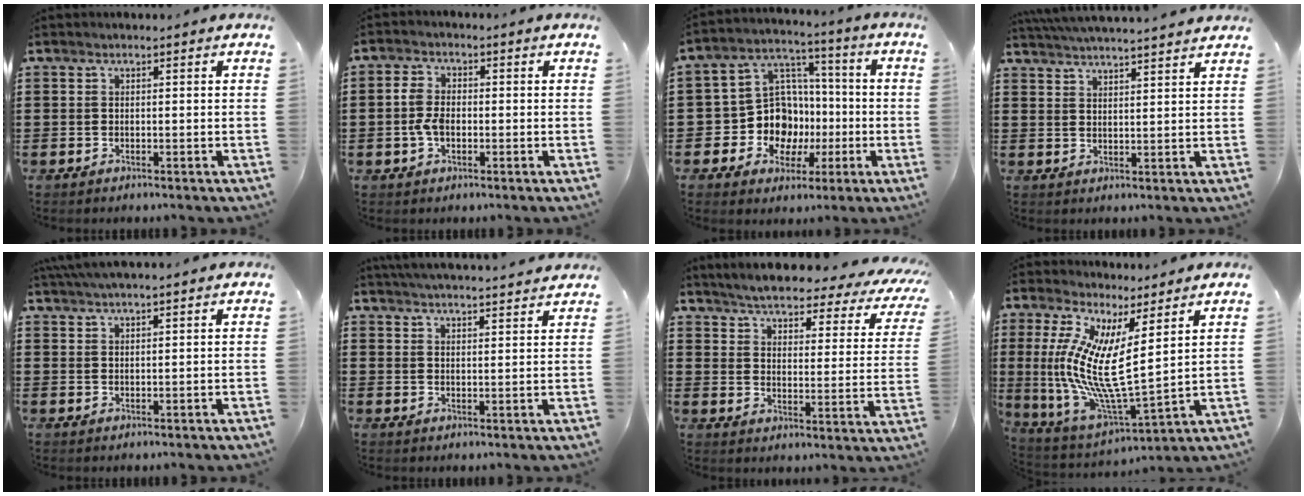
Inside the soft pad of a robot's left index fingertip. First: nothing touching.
{"total": 4.2, "force": [-0.7, 2.6, 3.3], "torque": [-0.082, -0.002, -0.019]}
{"total": 11.9, "force": [-2.3, 10.8, 4.5], "torque": [-0.130, 0.014, -0.032]}
{"total": 3.8, "force": [3.7, -0.6, 0.5], "torque": [-0.022, -0.016, 0.066]}
{"total": 2.5, "force": [2.3, 0.0, 1.0], "torque": [-0.025, 0.000, 0.044]}
{"total": 3.6, "force": [3.6, -0.3, 0.4], "torque": [-0.018, -0.016, 0.065]}
{"total": 4.3, "force": [3.9, 0.1, 1.6], "torque": [-0.055, -0.030, 0.060]}
{"total": 10.8, "force": [3.4, 2.2, 10.0], "torque": [-0.232, -0.043, 0.055]}